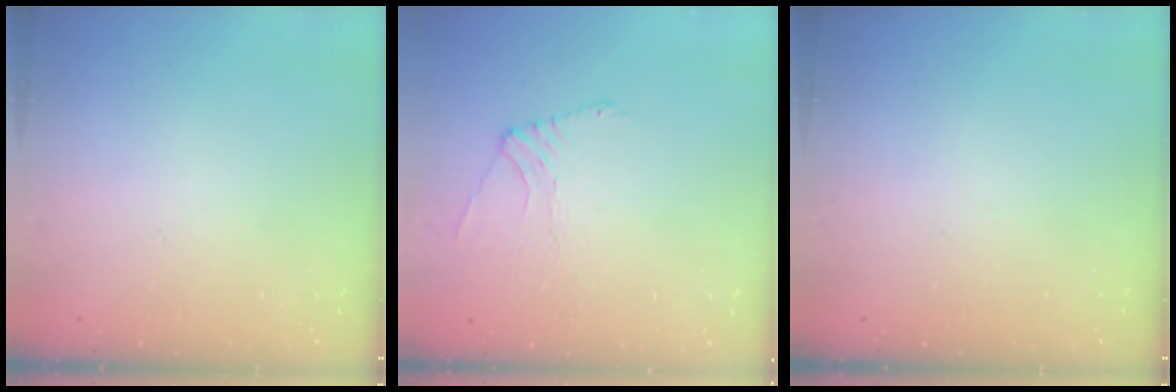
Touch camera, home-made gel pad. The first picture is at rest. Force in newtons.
{"total": 0.7, "press": 0.6, "slide": 0.3}
{"total": 0.0}